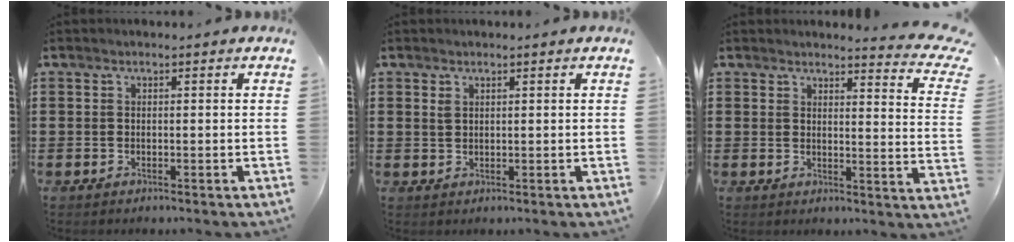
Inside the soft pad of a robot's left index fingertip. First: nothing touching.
{"total": 1.0, "force": [0.6, 0.6, 0.7], "torque": [-0.016, 0.004, 0.010]}
{"total": 3.7, "force": [3.4, -0.2, 1.5], "torque": [-0.029, -0.023, 0.057]}